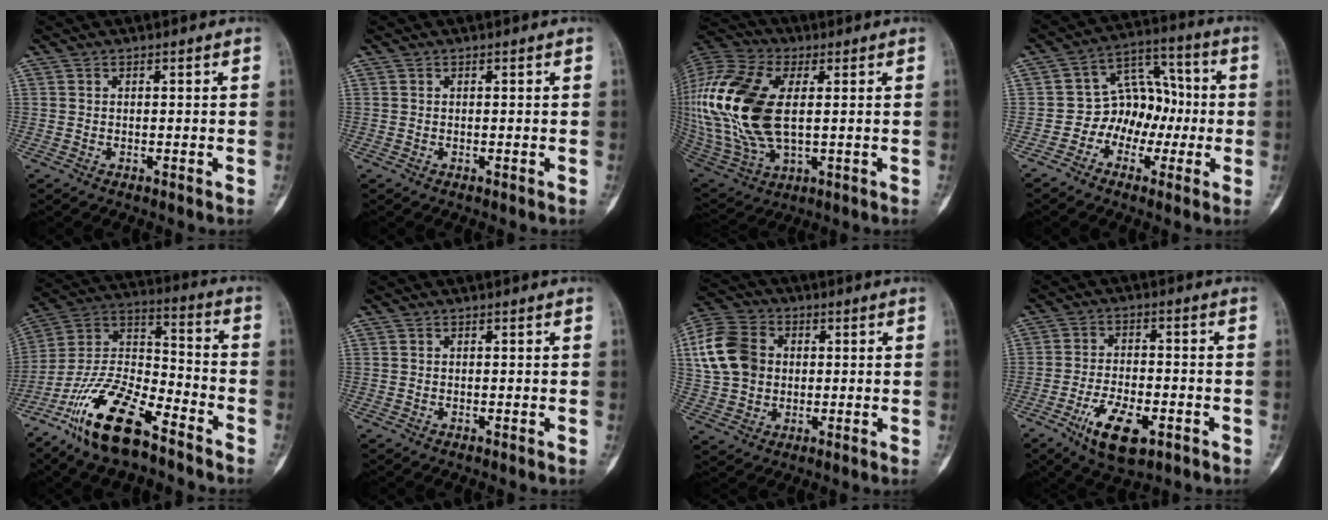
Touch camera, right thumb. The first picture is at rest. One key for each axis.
{"total": 0.0}
{"total": 24.9, "fx": 2.3, "fy": 13.7, "fz": 20.7, "tx": -0.476, "ty": -0.008, "tz": 0.045}
{"total": 10.0, "fx": -2.3, "fy": 8.1, "fz": 5.4, "tx": -0.033, "ty": 0.045, "tz": -0.052}
{"total": 18.4, "fx": -12.0, "fy": 6.8, "fz": 12.1, "tx": -0.220, "ty": 0.076, "tz": -0.224}
{"total": 0.0}
{"total": 12.9, "fx": 1.7, "fy": 10.4, "fz": 7.5, "tx": -0.136, "ty": 0.014, "tz": 0.026}
{"total": 10.5, "fx": -5.0, "fy": 4.8, "fz": 8.0, "tx": -0.135, "ty": 0.015, "tz": -0.079}